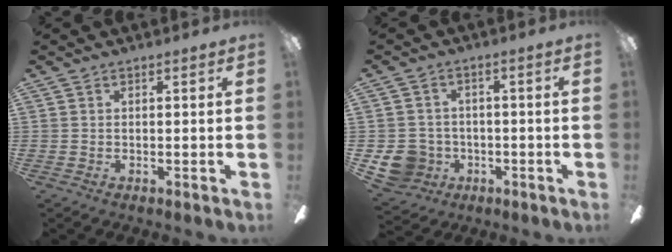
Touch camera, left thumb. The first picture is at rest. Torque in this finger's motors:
{"motor_torque": [-0.40, 0.41, 0.21, -0.16, 0.00]}